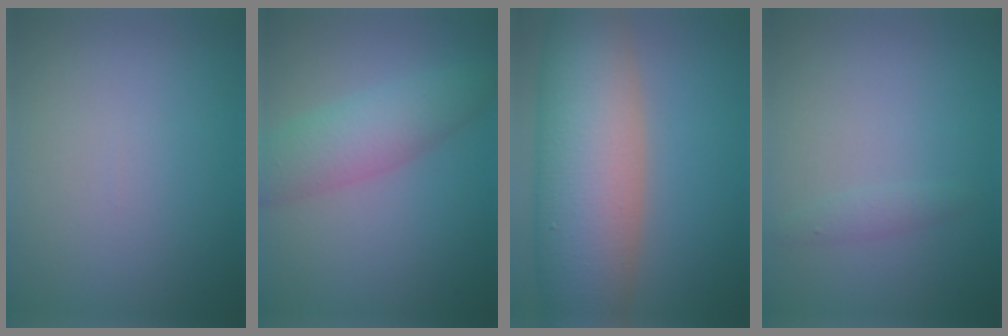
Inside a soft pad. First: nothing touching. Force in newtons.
{"total": 4.6, "press": 4.6, "slide": 0.1}
{"total": 12.9, "press": 12.9, "slide": 0.5}
{"total": 1.0, "press": 1.0, "slide": 0.1}